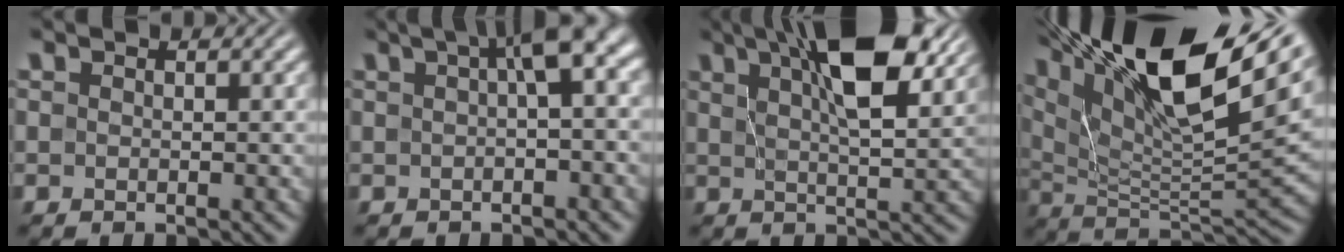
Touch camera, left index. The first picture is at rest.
{"total": 4.7, "force": [1.2, 0.9, 4.5], "torque": [-0.053, 0.025, 0.011]}
{"total": 10.4, "force": [5.2, 3.0, 8.5], "torque": [-0.124, 0.024, 0.071]}
{"total": 17.2, "force": [10.6, 4.9, 12.7], "torque": [-0.243, 0.030, 0.189]}